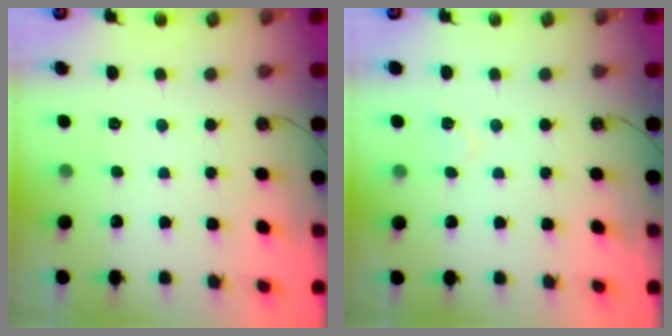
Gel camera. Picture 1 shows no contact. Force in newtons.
{"total": 4.7, "press": 4.2, "slide": 1.9}